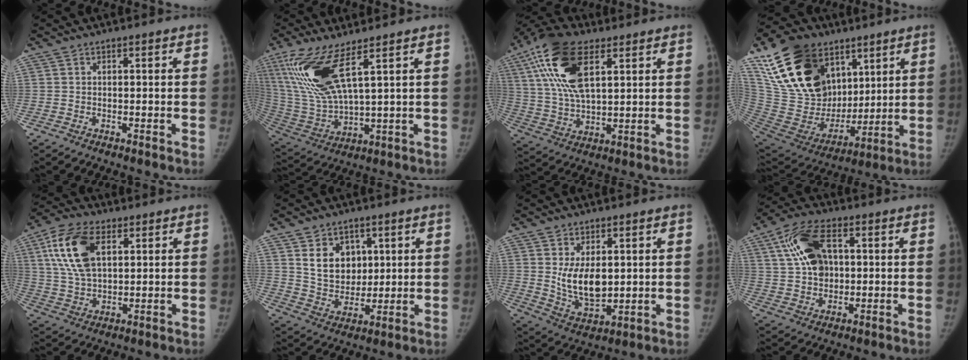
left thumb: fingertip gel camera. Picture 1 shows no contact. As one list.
[{"total": 15.4, "force": [7.6, 4.2, 12.7], "torque": [-0.287, -0.035, 0.168]}, {"total": 17.2, "force": [7.3, 7.9, 13.4], "torque": [-0.263, -0.007, 0.134]}, {"total": 27.7, "force": [13.4, 18.2, 16.0], "torque": [-0.285, -0.018, 0.259]}, {"total": 13.7, "force": [4.9, 7.8, 10.2], "torque": [-0.192, -0.003, 0.095]}, {"total": 10.3, "force": [3.7, 7.9, 5.4], "torque": [-0.052, -0.026, 0.078]}, {"total": 10.1, "force": [1.6, 6.1, 7.9], "torque": [-0.112, -0.025, 0.048]}, {"total": 12.0, "force": [3.1, 7.6, 8.9], "torque": [-0.150, 0.006, 0.055]}]